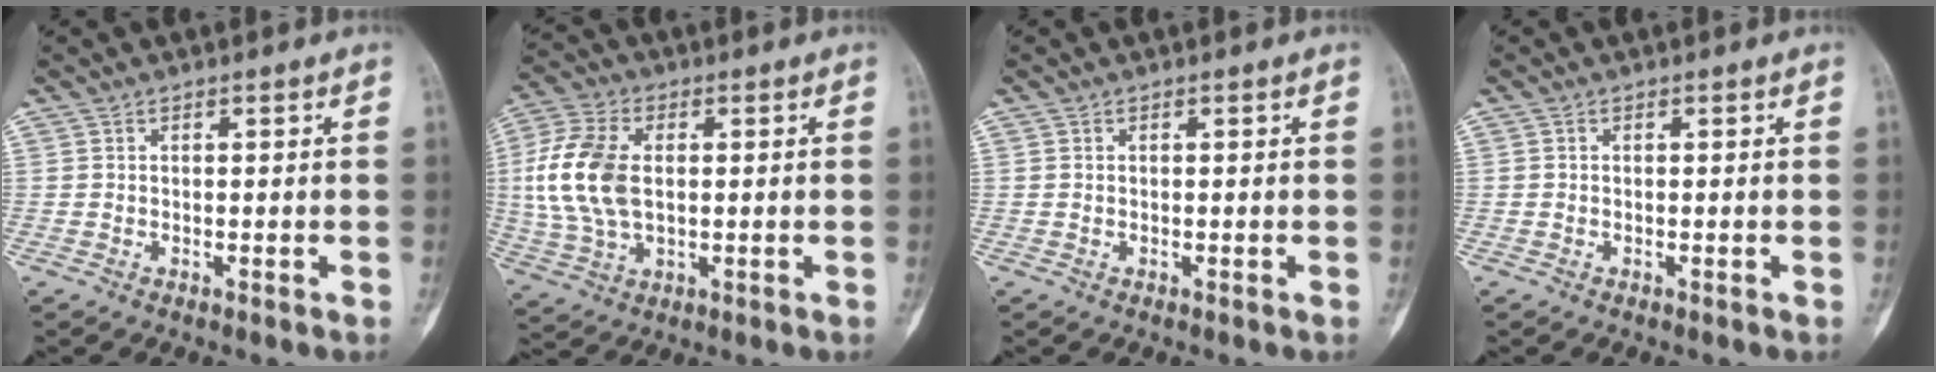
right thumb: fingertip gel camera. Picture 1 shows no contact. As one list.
[{"total": 13.9, "force": [1.1, 8.5, 10.9], "torque": [-0.236, 0.007, 0.023]}, {"total": 0.0}, {"total": 0.0}]